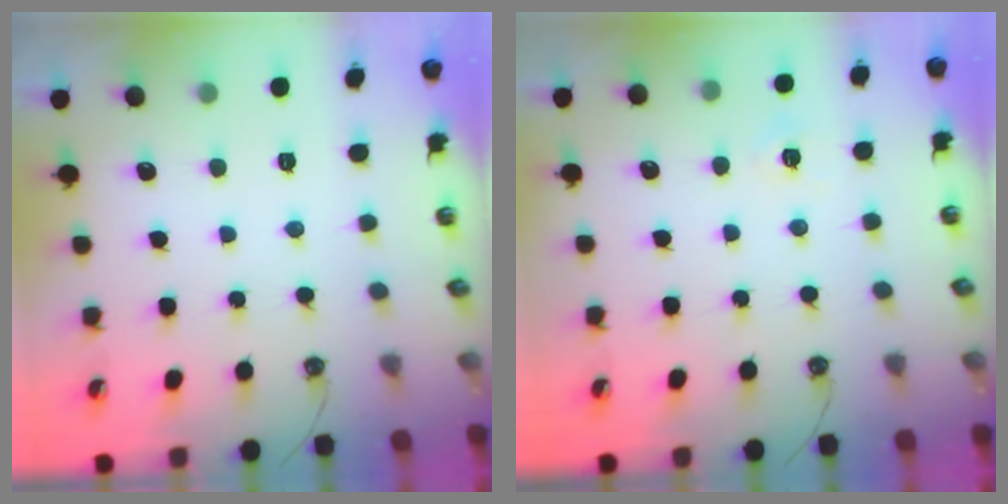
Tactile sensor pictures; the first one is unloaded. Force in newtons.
{"total": 3.7, "press": 3.7, "slide": 0.4}